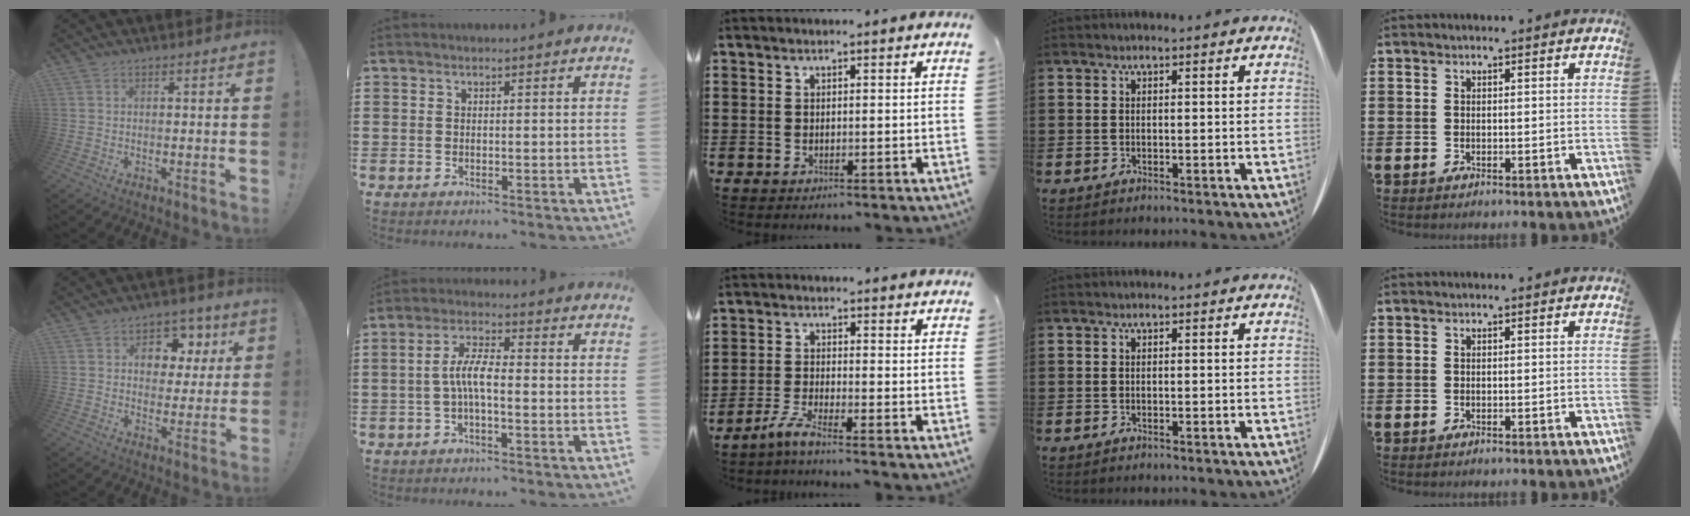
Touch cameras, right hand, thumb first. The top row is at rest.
{"thumb": {"total": 8.7, "force": [3.2, 7.2, 3.6], "torque": [-0.037, -0.017, 0.062]}, "index": {"total": 5.5, "force": [-1.1, 1.5, 5.2], "torque": [-0.112, -0.001, -0.026]}, "middle": {"total": 3.6, "force": [-3.0, 0.0, 2.1], "torque": [-0.057, -0.007, -0.062]}}